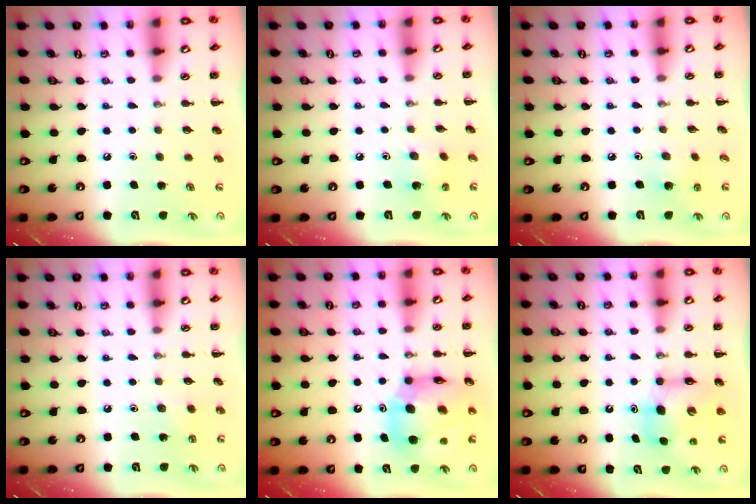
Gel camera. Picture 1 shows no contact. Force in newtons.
{"total": 3.3, "press": 3.1, "slide": 1.0}
{"total": 3.5, "press": 3.3, "slide": 1.1}
{"total": 3.0, "press": 2.9, "slide": 0.8}
{"total": 13.5, "press": 13.0, "slide": 3.8}
{"total": 7.1, "press": 7.1, "slide": 0.5}